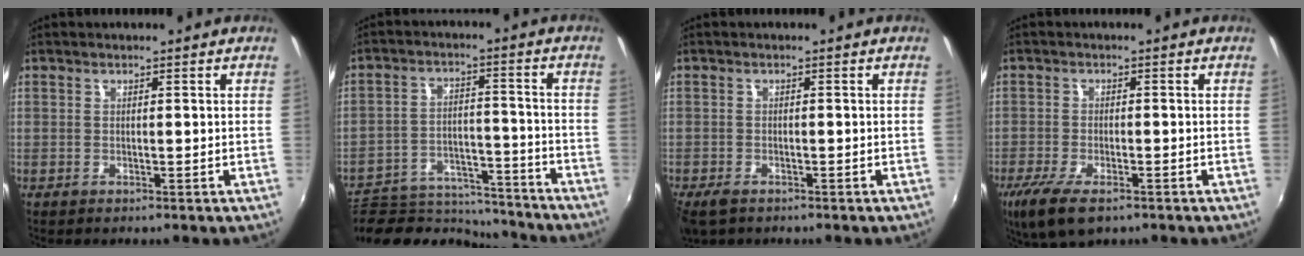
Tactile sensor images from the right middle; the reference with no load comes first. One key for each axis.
{"total": 14.7, "fx": -13.7, "fy": 4.6, "fz": 2.6, "tx": -0.061, "ty": 0.020, "tz": -0.203}
{"total": 3.9, "fx": -2.8, "fy": 1.8, "fz": 2.0, "tx": -0.050, "ty": -0.016, "tz": -0.052}
{"total": 9.1, "fx": -5.7, "fy": 3.3, "fz": 6.3, "tx": -0.147, "ty": -0.036, "tz": -0.102}